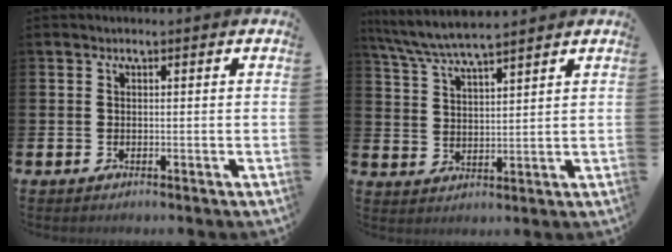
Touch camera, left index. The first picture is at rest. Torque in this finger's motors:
{"motor_torque": [0.37, -0.45, 0.14, 0.21]}